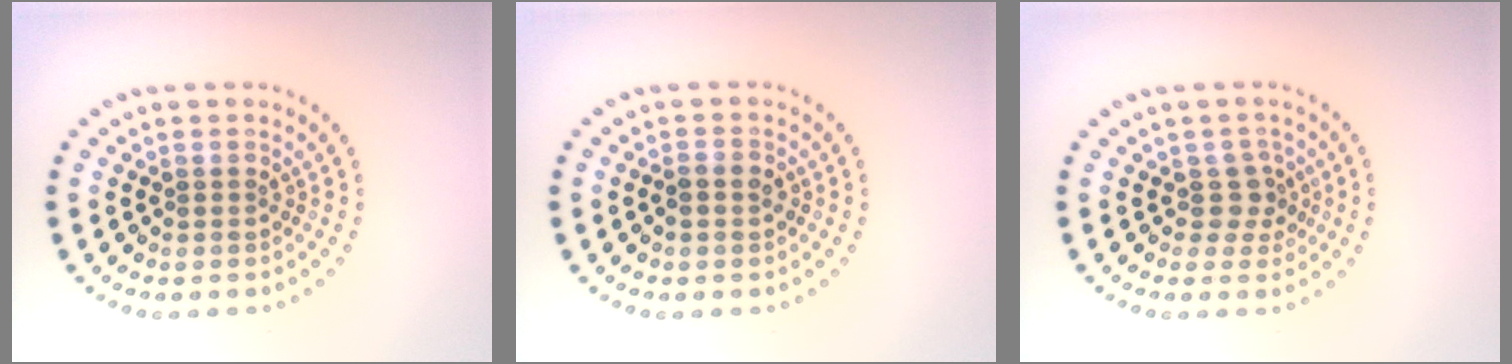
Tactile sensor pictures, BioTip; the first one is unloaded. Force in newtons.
{"total": 1.4, "press": 1.3, "slide": 0.5}
{"total": 2.1, "press": 1.6, "slide": 1.4}